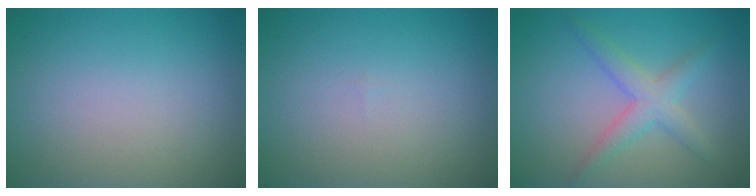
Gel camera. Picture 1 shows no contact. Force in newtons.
{"total": 0.0}
{"total": 2.4, "press": 2.4, "slide": 0.1}